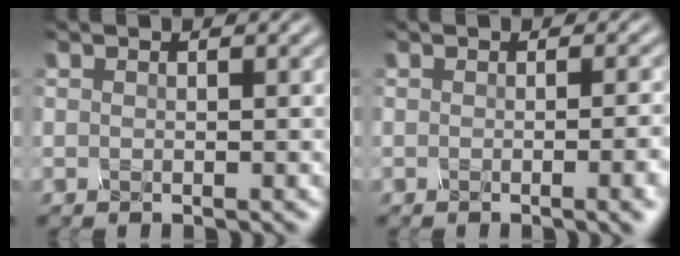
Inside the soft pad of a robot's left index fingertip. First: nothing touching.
{"total": 5.7, "force": [-1.3, 2.4, 5.0], "torque": [-0.025, 0.026, -0.002]}